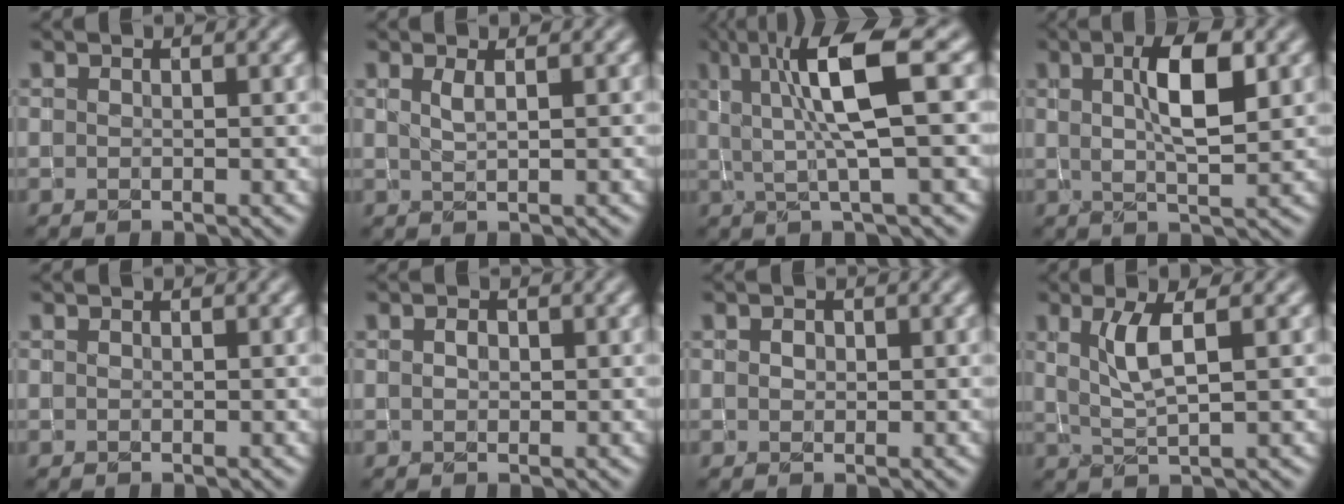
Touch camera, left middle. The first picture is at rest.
{"total": 1.1, "force": [0.4, 0.3, 1.0], "torque": [-0.017, 0.001, 0.006]}
{"total": 7.2, "force": [1.7, 1.3, 6.9], "torque": [-0.124, 0.000, 0.029]}
{"total": 5.2, "force": [1.3, 1.5, 4.8], "torque": [-0.080, 0.003, 0.020]}
{"total": 0.0}
{"total": 0.8, "force": [0.0, 0.6, 0.5], "torque": [-0.010, 0.001, 0.002]}
{"total": 0.7, "force": [0.0, 0.6, 0.3], "torque": [-0.005, 0.001, 0.002]}
{"total": 3.4, "force": [0.9, 0.7, 3.3], "torque": [-0.069, -0.002, 0.023]}